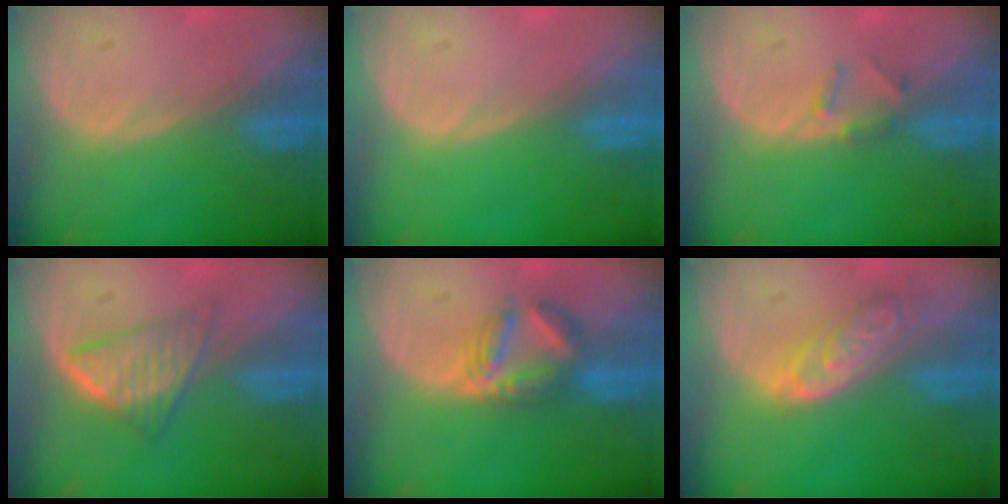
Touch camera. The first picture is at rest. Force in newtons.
{"total": 0.0}
{"total": 1.9, "press": 1.7, "slide": 0.9}
{"total": 5.4, "press": 5.0, "slide": 2.0}
{"total": 5.8, "press": 5.7, "slide": 1.2}
{"total": 6.3, "press": 5.6, "slide": 2.8}